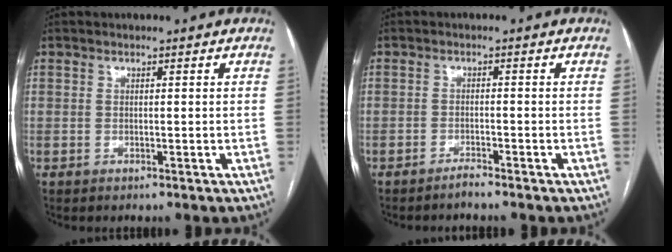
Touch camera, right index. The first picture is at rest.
{"total": 1.6, "force": [-1.5, -0.3, 0.4], "torque": [-0.009, -0.001, -0.027]}